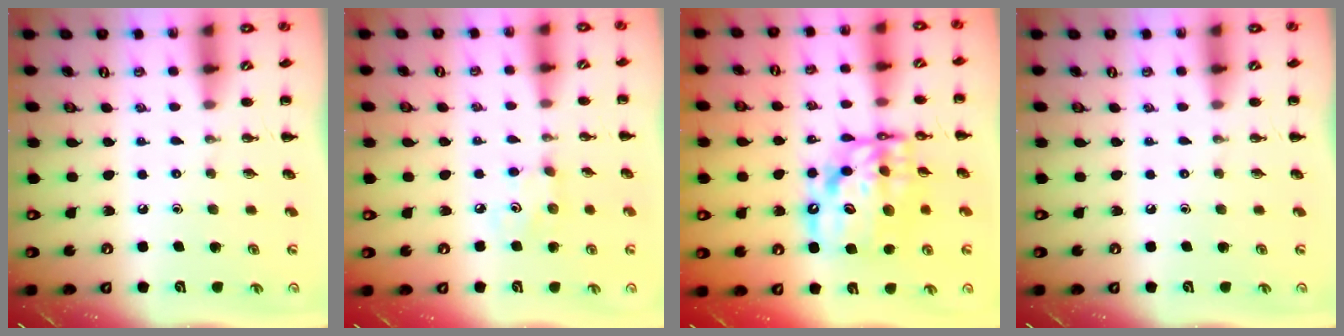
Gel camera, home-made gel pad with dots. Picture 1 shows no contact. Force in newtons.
{"total": 3.0, "press": 2.8, "slide": 0.9}
{"total": 15.5, "press": 15.0, "slide": 3.9}
{"total": 0.0}